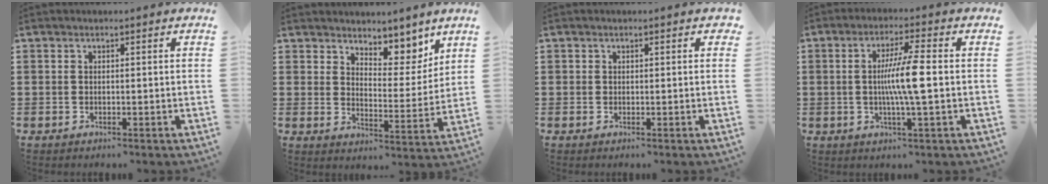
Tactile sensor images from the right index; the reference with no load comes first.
{"total": 6.4, "force": [5.5, 2.9, 1.6], "torque": [-0.036, -0.035, 0.096]}
{"total": 0.6, "force": [0.1, 0.6, 0.1], "torque": [-0.002, 0.004, 0.002]}
{"total": 7.5, "force": [-0.3, 0.1, 7.5], "torque": [-0.139, -0.009, -0.013]}